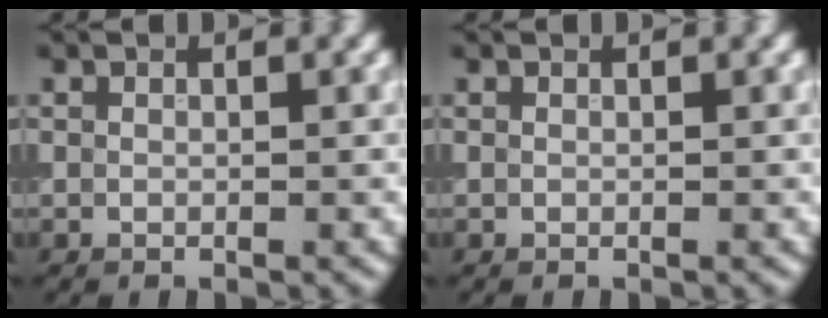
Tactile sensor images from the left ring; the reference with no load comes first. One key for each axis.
{"total": 0.0}